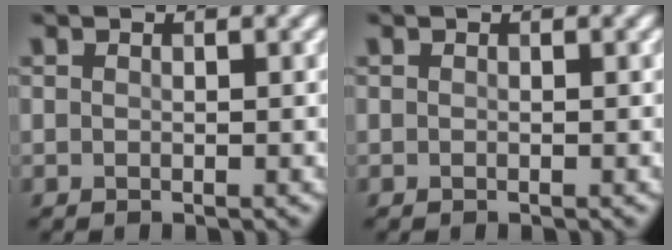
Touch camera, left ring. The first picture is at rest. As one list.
[{"total": 0.0}]